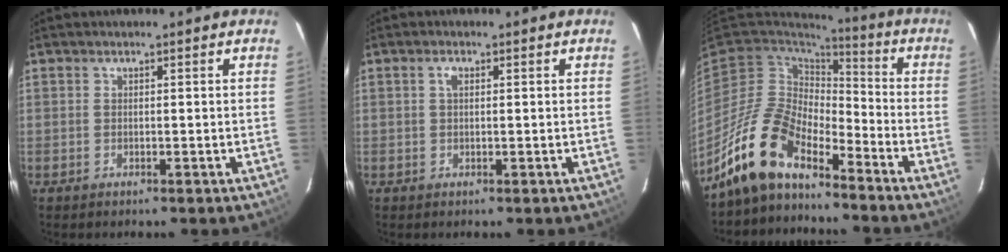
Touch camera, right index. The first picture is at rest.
{"total": 1.2, "force": [0.4, 0.6, 0.9], "torque": [-0.020, 0.004, 0.005]}
{"total": 13.4, "force": [-10.8, 4.8, 6.3], "torque": [-0.123, 0.004, -0.214]}